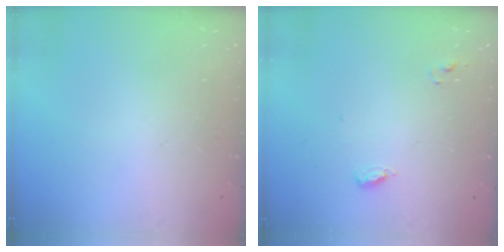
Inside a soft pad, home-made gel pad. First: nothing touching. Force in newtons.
{"total": 5.9, "press": 5.9, "slide": 0.3}